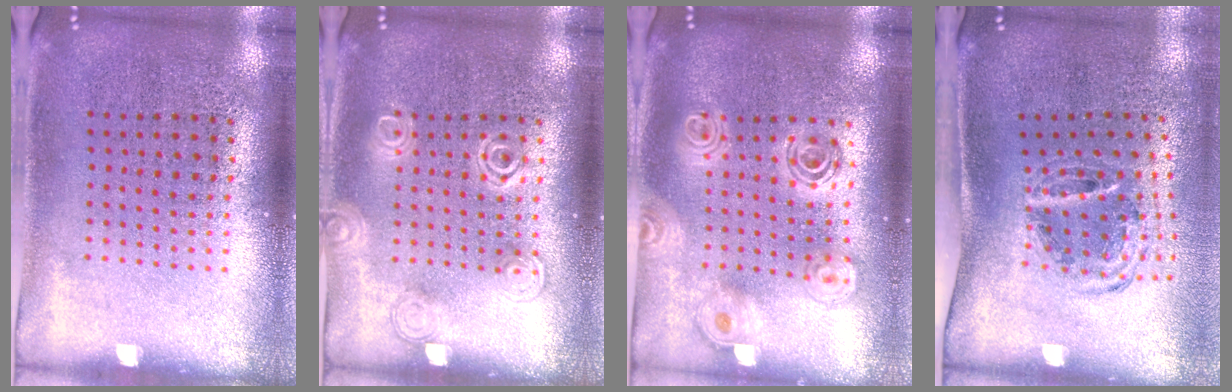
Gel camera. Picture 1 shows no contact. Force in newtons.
{"total": 1.9, "press": 1.9, "slide": 0.4}
{"total": 2.0, "press": 1.7, "slide": 1.1}
{"total": 1.2, "press": 1.0, "slide": 0.5}